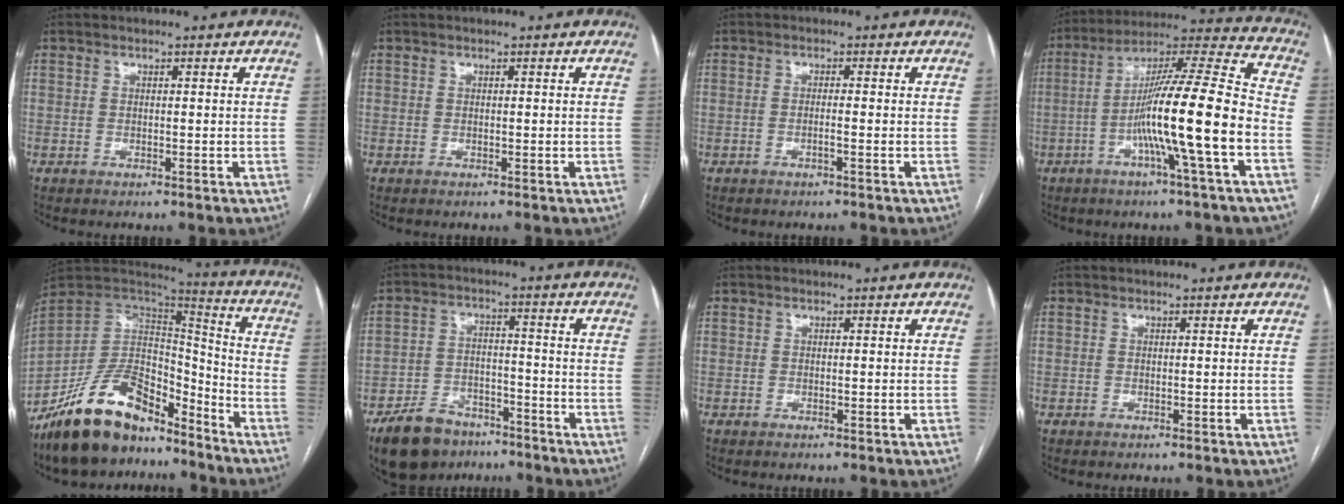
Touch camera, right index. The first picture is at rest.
{"total": 0.0}
{"total": 1.1, "force": [-0.5, -0.2, 1.0], "torque": [-0.018, 0.001, -0.010]}
{"total": 17.0, "force": [-4.9, -0.8, 16.3], "torque": [-0.277, 0.011, -0.093]}
{"total": 19.0, "force": [-14.5, 7.7, 9.4], "torque": [-0.176, 0.030, -0.260]}
{"total": 10.4, "force": [-7.7, 5.6, 4.0], "torque": [-0.078, 0.002, -0.128]}
{"total": 0.0}
{"total": 0.0}